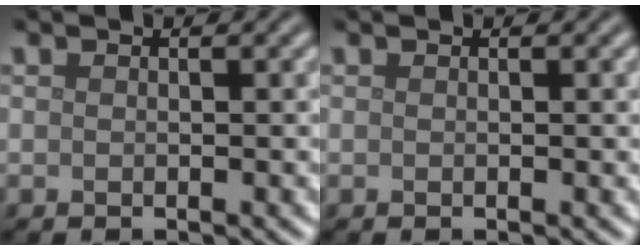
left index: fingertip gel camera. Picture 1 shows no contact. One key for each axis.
{"total": 0.0}